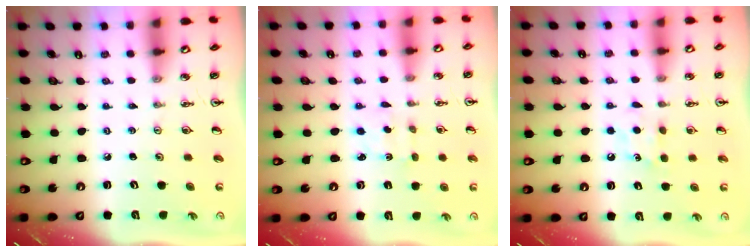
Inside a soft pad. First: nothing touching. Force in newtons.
{"total": 2.8, "press": 2.8, "slide": 0.5}
{"total": 5.7, "press": 5.7, "slide": 0.6}